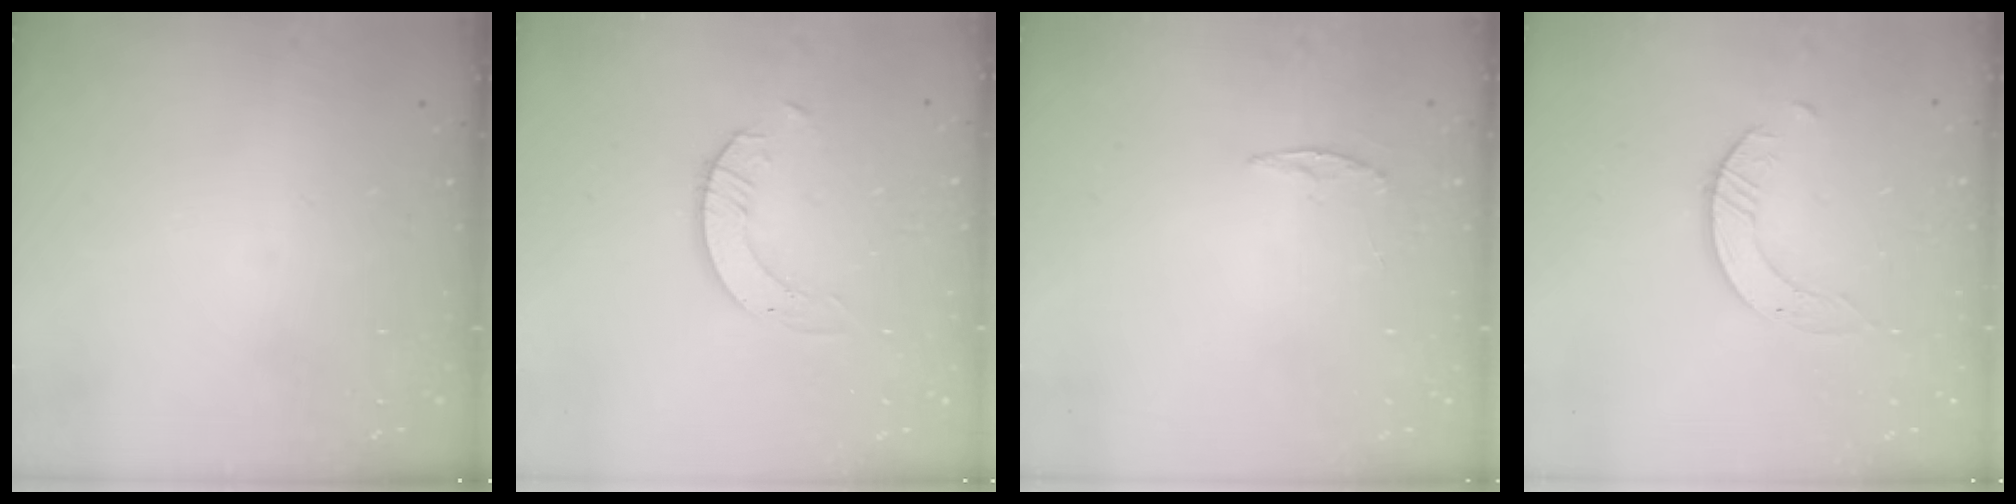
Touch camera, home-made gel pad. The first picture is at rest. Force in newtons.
{"total": 2.7, "press": 2.7, "slide": 0.2}
{"total": 3.3, "press": 3.3, "slide": 0.4}
{"total": 2.6, "press": 2.6, "slide": 0.3}